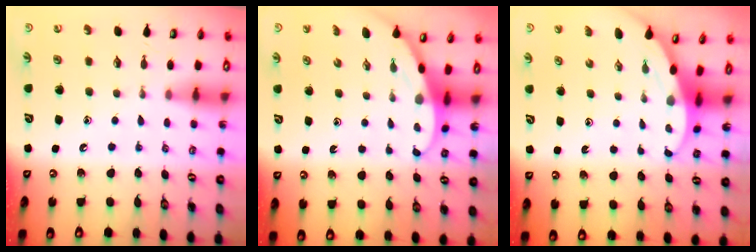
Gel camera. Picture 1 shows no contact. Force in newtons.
{"total": 3.0, "press": 3.0, "slide": 0.1}
{"total": 3.3, "press": 3.3, "slide": 0.3}